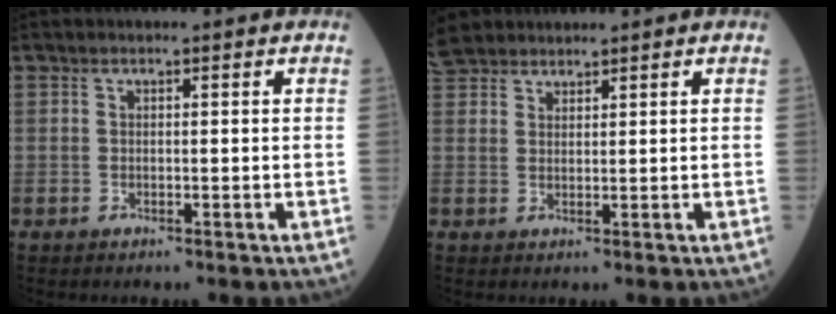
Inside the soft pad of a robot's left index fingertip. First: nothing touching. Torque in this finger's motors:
{"motor_torque": [0.43, -0.41, 0.01, 0.02]}